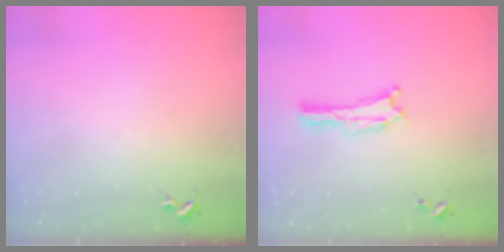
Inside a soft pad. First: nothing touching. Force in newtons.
{"total": 0.0}